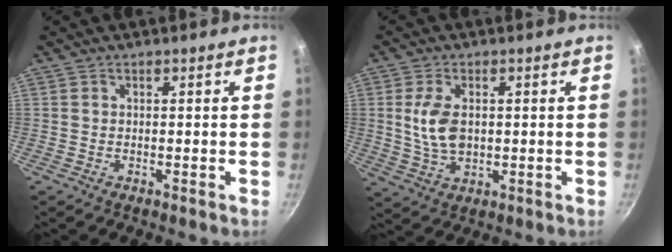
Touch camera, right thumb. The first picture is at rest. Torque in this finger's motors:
{"motor_torque": [-0.85, 0.70, 0.40, 0.84, 0.05]}